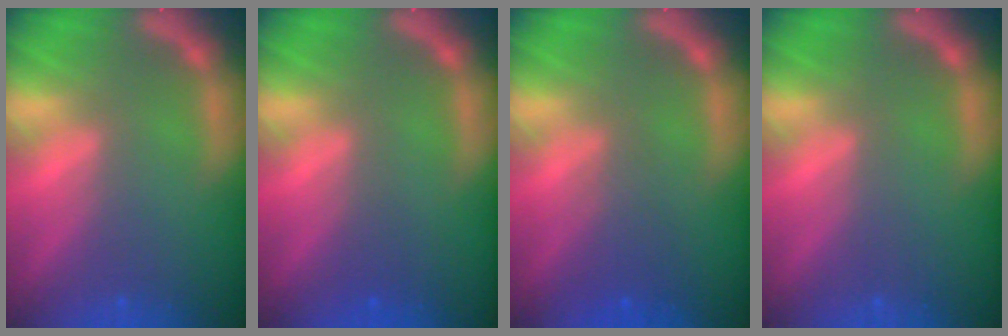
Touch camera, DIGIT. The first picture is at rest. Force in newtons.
{"total": 0.9}
{"total": 2.5}
{"total": 0.0}